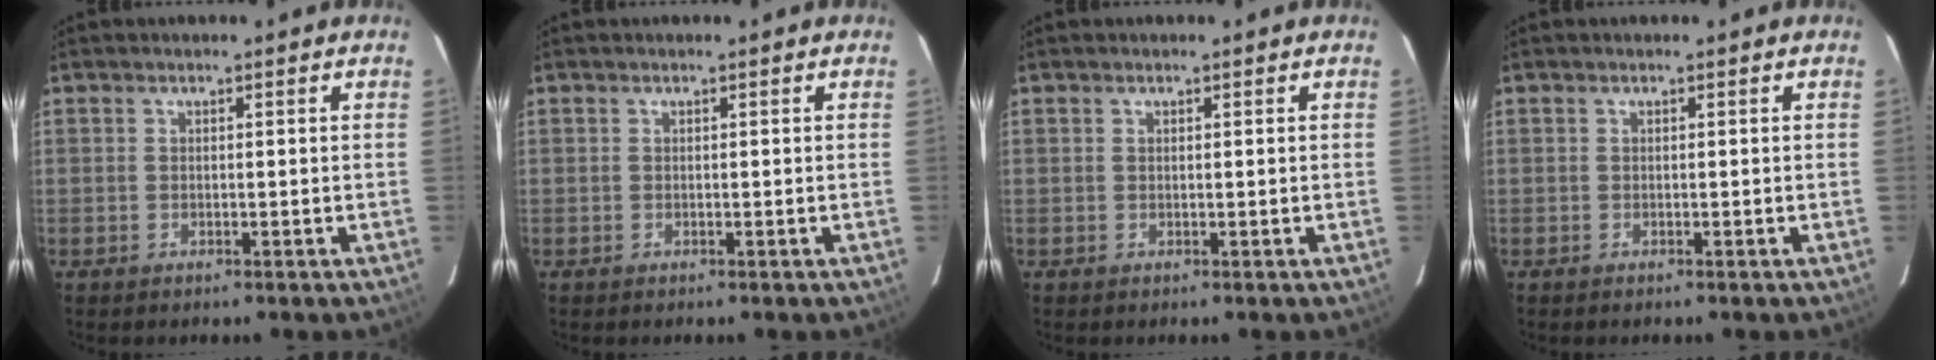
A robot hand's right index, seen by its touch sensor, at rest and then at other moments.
{"total": 0.0}
{"total": 0.0}
{"total": 0.0}